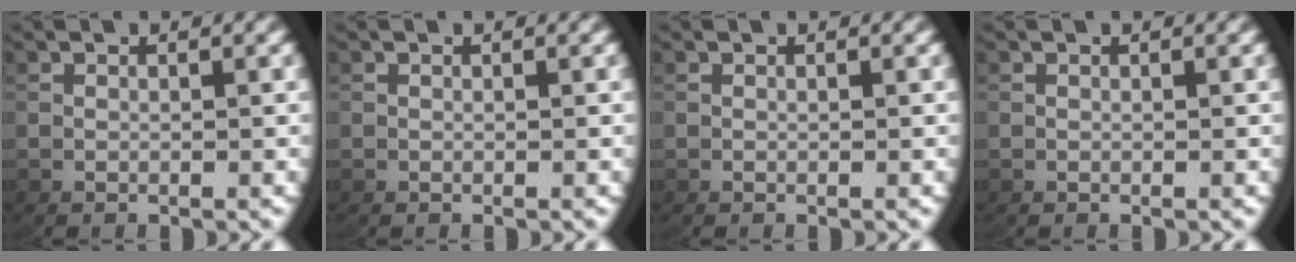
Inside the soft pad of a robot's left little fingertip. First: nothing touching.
{"total": 0.0}
{"total": 0.0}
{"total": 0.0}